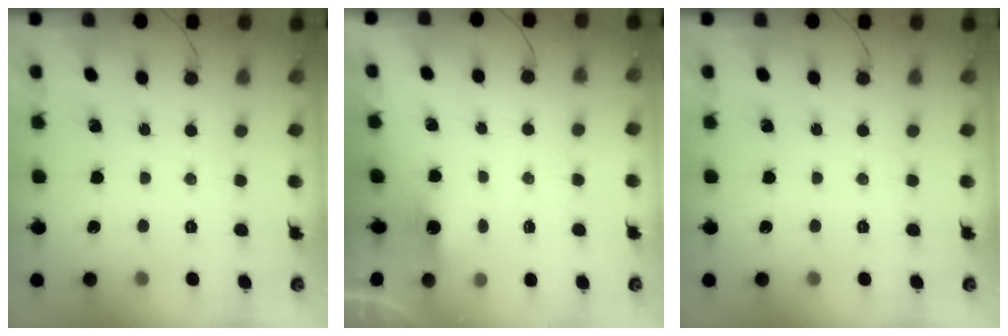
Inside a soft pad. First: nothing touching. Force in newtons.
{"total": 2.9, "press": 2.8, "slide": 0.8}
{"total": 0.0}